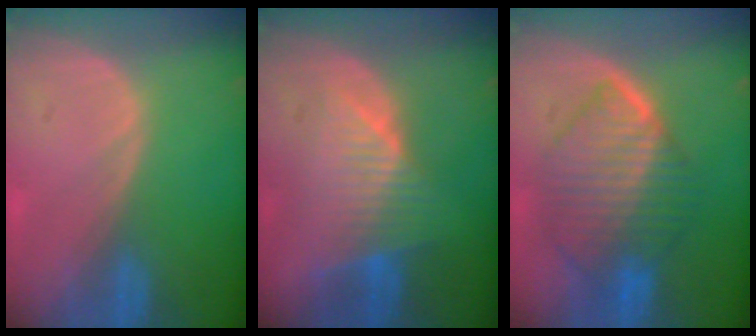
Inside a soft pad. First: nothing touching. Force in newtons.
{"total": 8.1, "press": 7.0, "slide": 4.1}
{"total": 10.1, "press": 10.1, "slide": 1.0}